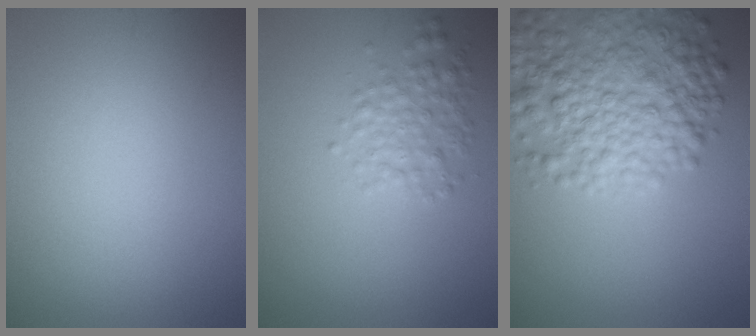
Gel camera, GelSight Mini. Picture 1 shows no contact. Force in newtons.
{"total": 2.6, "press": 2.6, "slide": 0.0}
{"total": 8.0, "press": 8.0, "slide": 0.3}